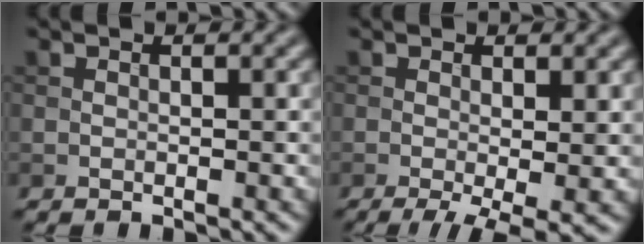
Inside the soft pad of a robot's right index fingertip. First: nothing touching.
{"total": 4.1, "force": [-1.1, 1.0, 3.8], "torque": [-0.064, -0.015, -0.019]}